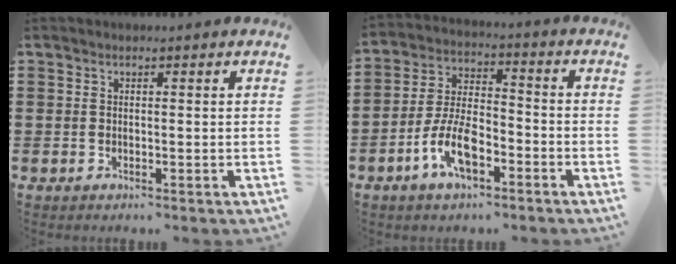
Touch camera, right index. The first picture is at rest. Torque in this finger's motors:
{"motor_torque": [1.17, 0.96, 0.65, 0.21]}